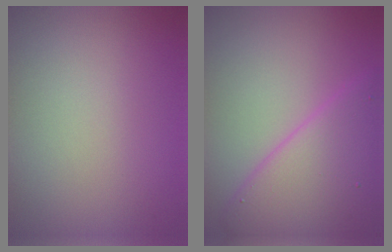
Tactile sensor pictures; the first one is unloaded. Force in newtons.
{"total": 7.6, "press": 7.5, "slide": 0.4}